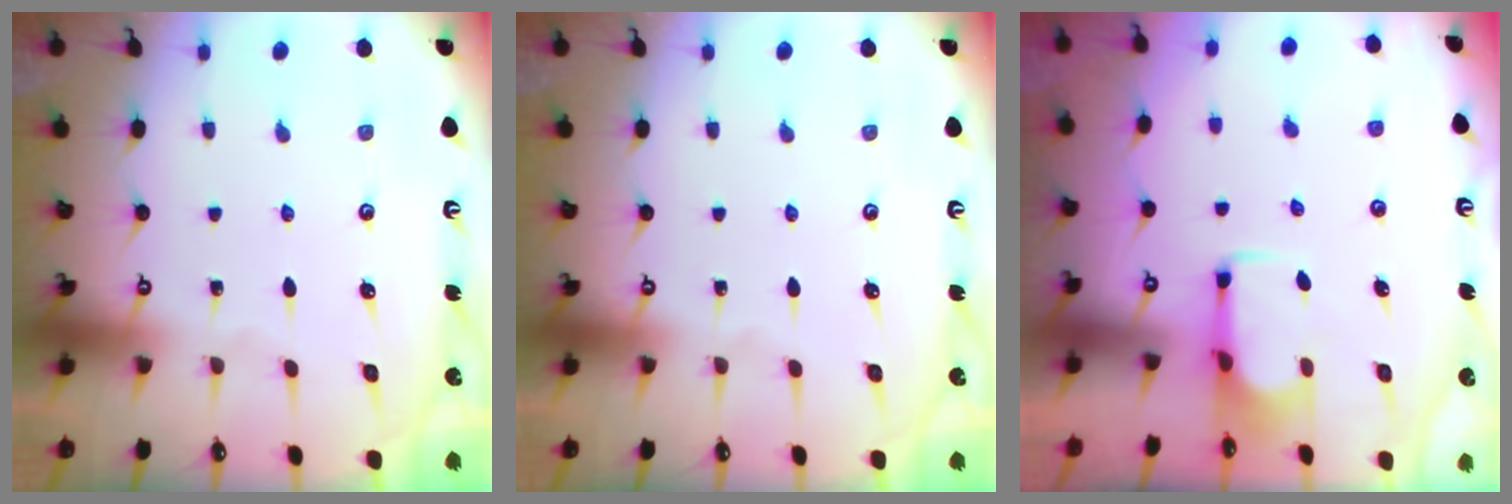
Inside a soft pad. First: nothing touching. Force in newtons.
{"total": 0.0}
{"total": 2.8, "press": 2.6, "slide": 1.0}